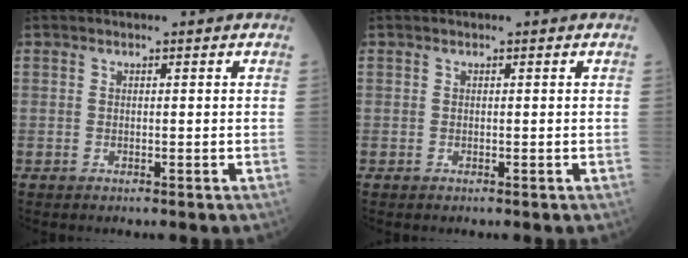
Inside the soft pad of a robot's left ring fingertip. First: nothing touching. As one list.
[{"total": 0.0}]